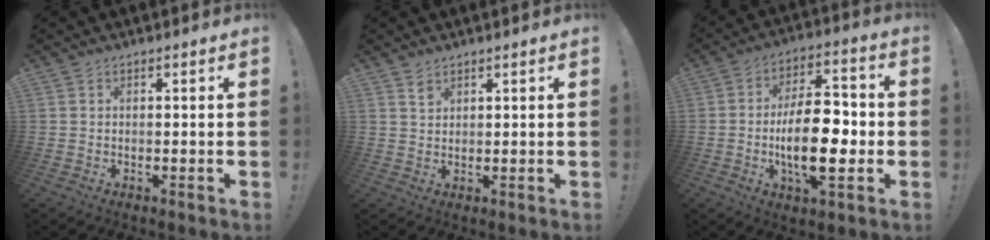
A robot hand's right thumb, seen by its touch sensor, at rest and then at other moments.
{"total": 2.0, "force": [1.6, 1.1, 0.6], "torque": [-0.002, -0.009, 0.028]}
{"total": 17.0, "force": [-2.9, 7.3, 15.1], "torque": [-0.251, -0.001, -0.055]}